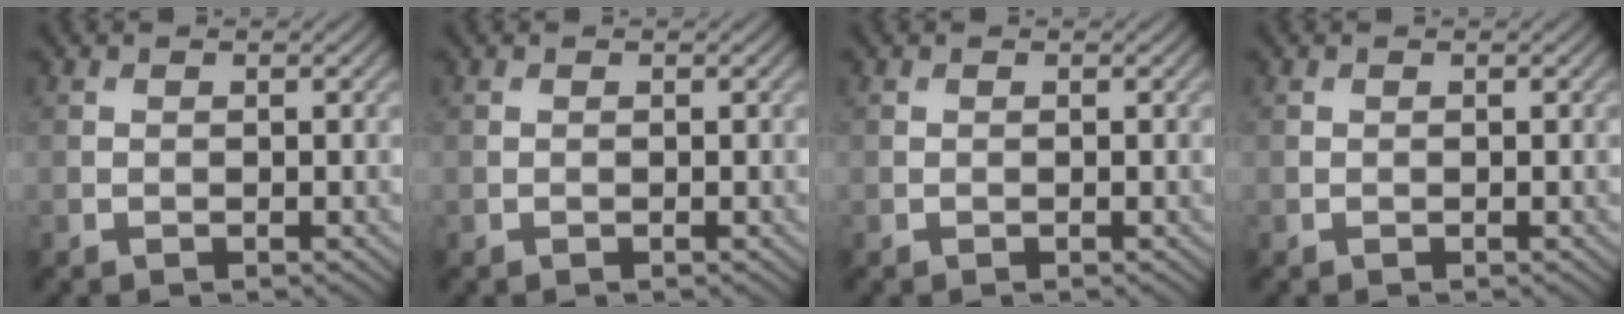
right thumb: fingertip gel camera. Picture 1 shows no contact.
{"total": 0.0}
{"total": 0.0}
{"total": 0.0}